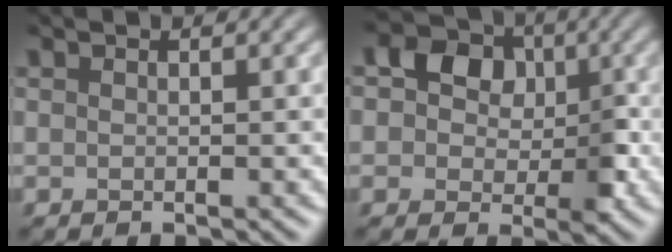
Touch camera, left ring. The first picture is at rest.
{"total": 6.6, "force": [0.4, 5.3, 3.9], "torque": [-0.050, 0.015, -0.028]}